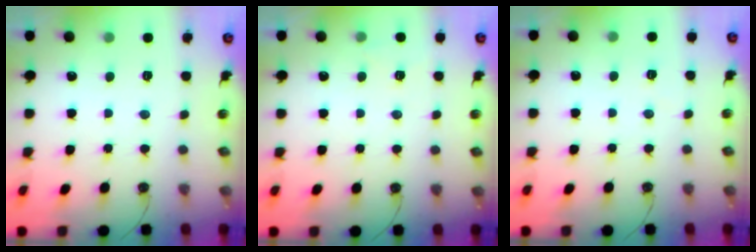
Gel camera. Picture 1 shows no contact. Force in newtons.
{"total": 4.7, "press": 2.5, "slide": 4.0}
{"total": 2.6, "press": 2.5, "slide": 0.7}